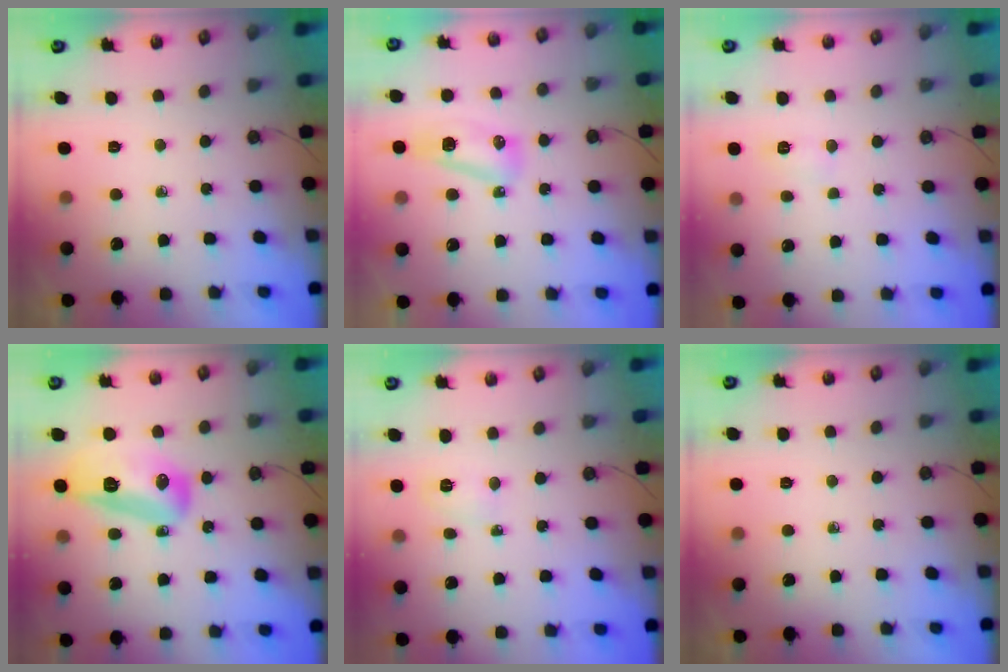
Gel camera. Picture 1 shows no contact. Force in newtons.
{"total": 7.5, "press": 7.5, "slide": 0.9}
{"total": 5.8, "press": 5.8, "slide": 0.6}
{"total": 13.4, "press": 13.4, "slide": 1.2}
{"total": 5.4, "press": 3.0, "slide": 4.4}
{"total": 0.0}